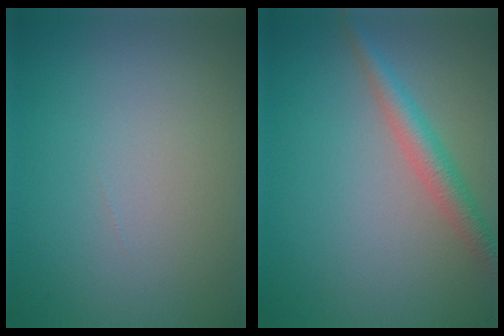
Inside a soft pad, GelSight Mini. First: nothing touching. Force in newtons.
{"total": 2.9, "press": 2.9, "slide": 0.1}